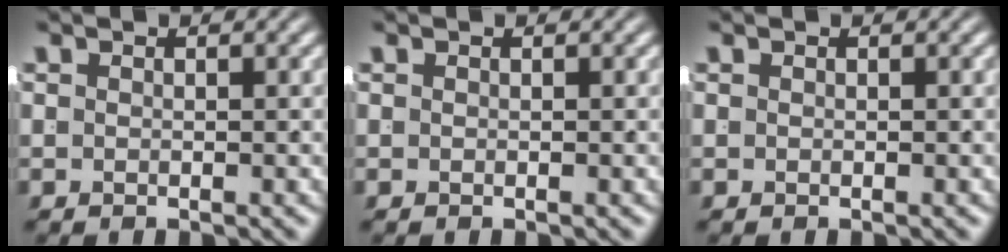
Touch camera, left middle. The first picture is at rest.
{"total": 0.0}
{"total": 0.0}